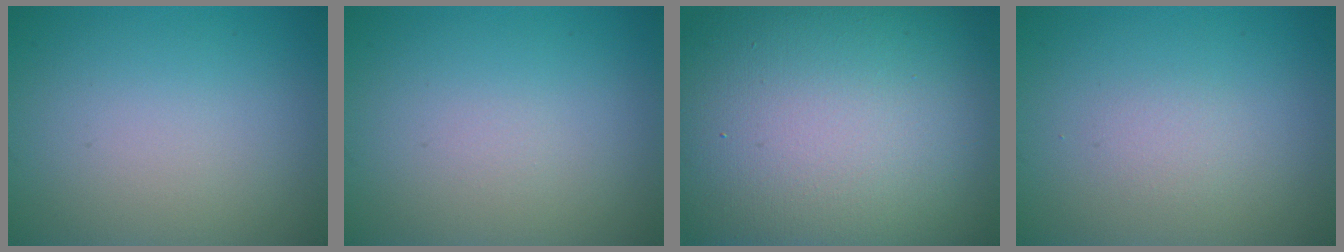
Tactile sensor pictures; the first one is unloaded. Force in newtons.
{"total": 0.0}
{"total": 22.0, "press": 21.9, "slide": 1.1}
{"total": 0.9, "press": 0.9, "slide": 0.1}